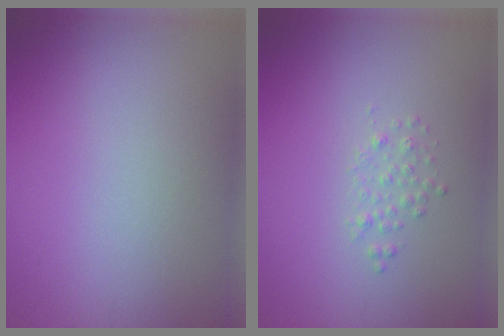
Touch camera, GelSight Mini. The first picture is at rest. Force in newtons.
{"total": 1.0, "press": 1.0, "slide": 0.1}